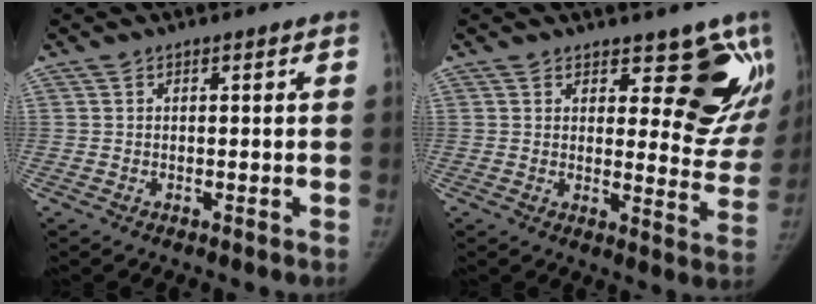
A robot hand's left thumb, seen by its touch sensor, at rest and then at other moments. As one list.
[{"total": 11.3, "force": [7.4, 5.2, 6.8], "torque": [-0.023, -0.055, 0.094]}]